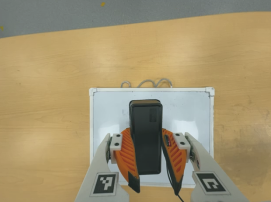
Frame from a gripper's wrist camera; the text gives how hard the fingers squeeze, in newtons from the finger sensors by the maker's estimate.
{"total": 9.3, "left": 8.1, "right": 10.6}